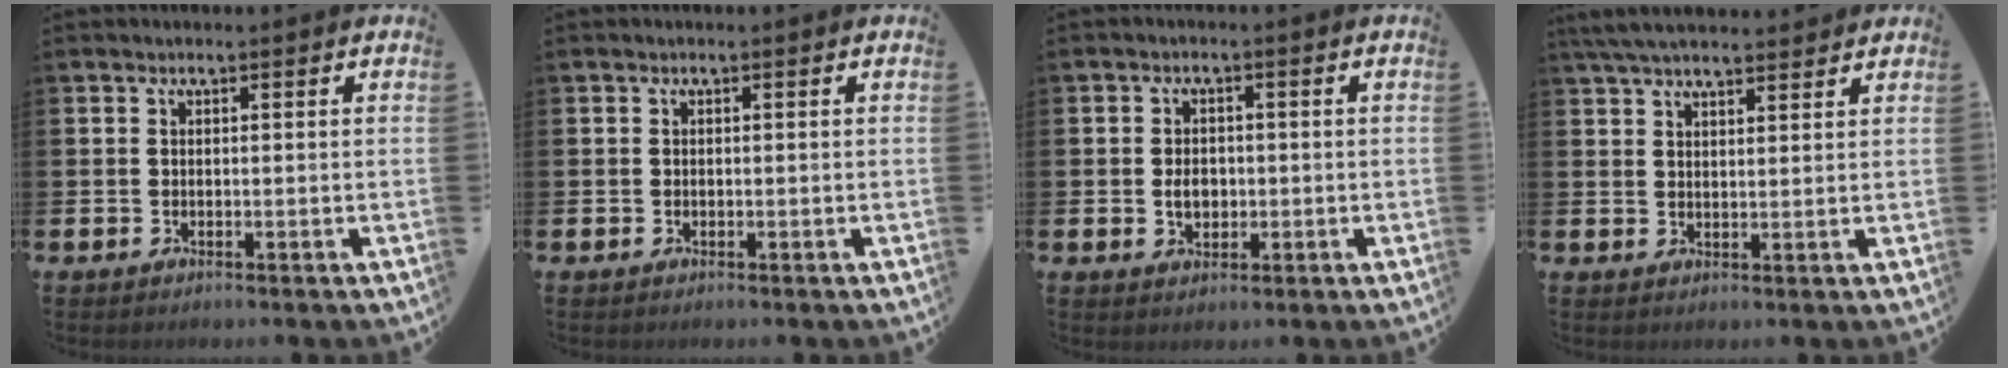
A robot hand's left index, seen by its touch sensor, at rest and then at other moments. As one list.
[{"total": 0.0}, {"total": 2.9, "force": [-0.2, 2.1, 1.9], "torque": [-0.021, -0.001, -0.010]}, {"total": 4.9, "force": [4.6, 0.9, 1.5], "torque": [-0.047, -0.008, 0.087]}]